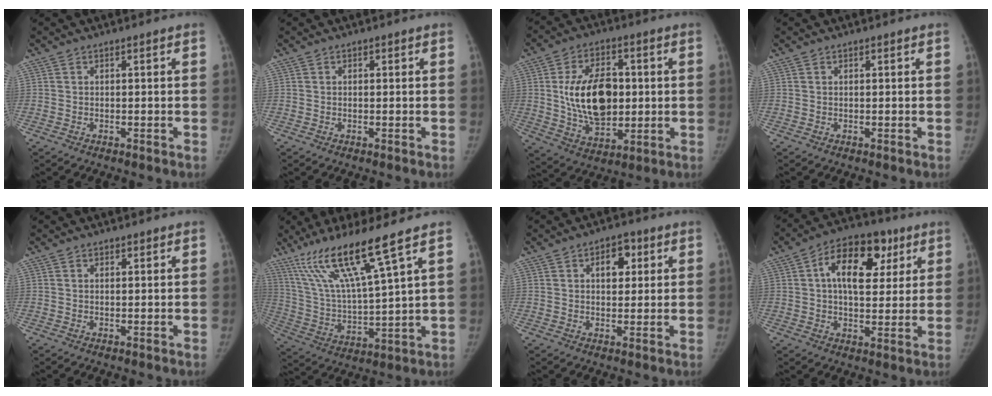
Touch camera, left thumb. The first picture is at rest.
{"total": 0.0}
{"total": 16.1, "force": [1.2, 10.1, 12.6], "torque": [-0.176, -0.004, 0.028]}
{"total": 0.0}
{"total": 0.8, "force": [0.4, 0.6, 0.4], "torque": [-0.004, -0.001, 0.005]}
{"total": 16.5, "force": [10.5, 0.5, 12.7], "torque": [-0.242, -0.047, 0.205]}
{"total": 5.6, "force": [1.9, 3.7, 3.8], "torque": [-0.022, -0.002, 0.023]}
{"total": 14.4, "force": [4.7, 8.7, 10.5], "torque": [-0.128, 0.007, 0.068]}